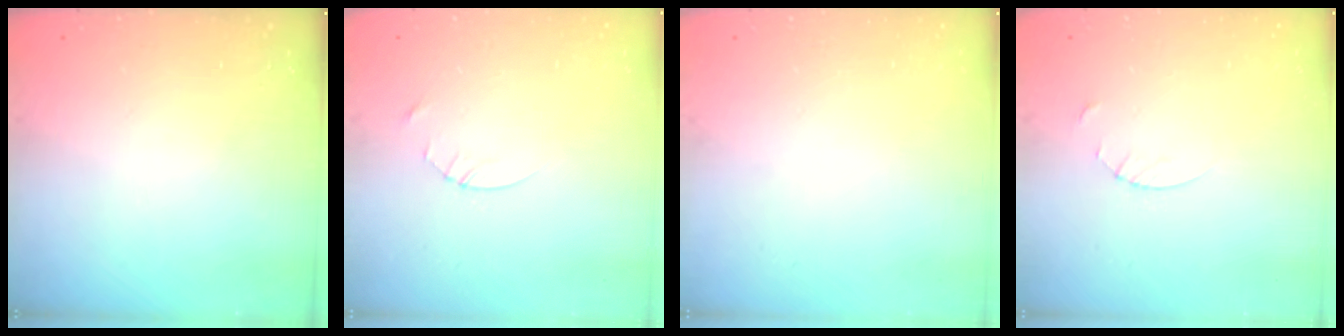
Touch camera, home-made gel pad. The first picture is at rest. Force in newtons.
{"total": 2.5, "press": 2.5, "slide": 0.3}
{"total": 0.0}
{"total": 1.8, "press": 1.8, "slide": 0.2}